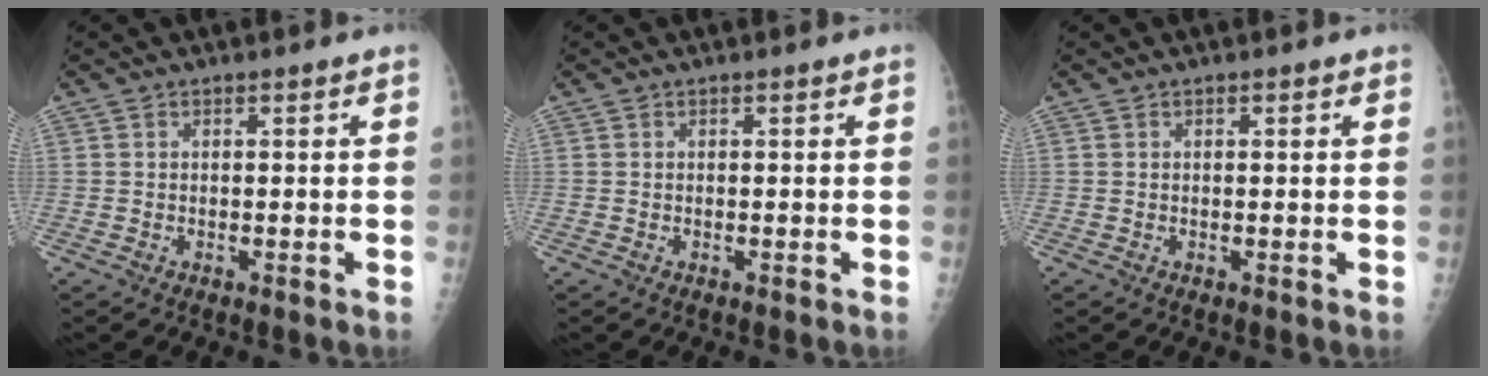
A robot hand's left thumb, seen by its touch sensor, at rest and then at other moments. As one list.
[{"total": 0.0}, {"total": 0.6, "force": [0.3, 0.3, 0.5], "torque": [-0.007, 0.000, 0.003]}]